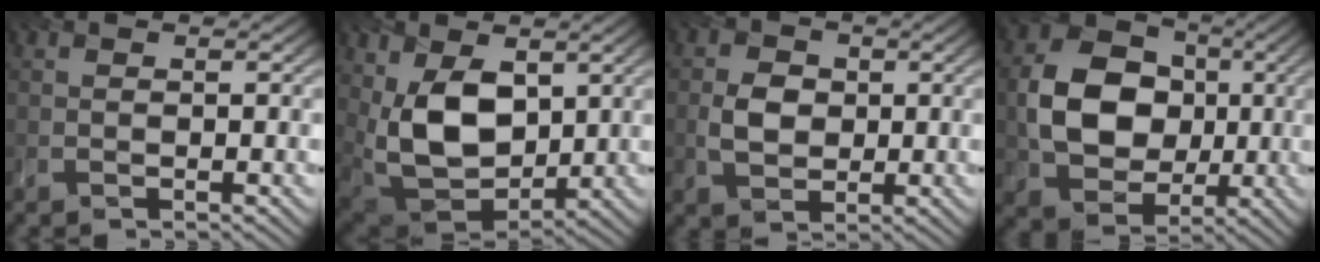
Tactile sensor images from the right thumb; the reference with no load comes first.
{"total": 11.6, "force": [2.4, 7.4, 8.5], "torque": [-0.204, -0.010, 0.049]}
{"total": 3.9, "force": [0.1, 3.1, 2.3], "torque": [-0.052, 0.000, -0.005]}
{"total": 11.0, "force": [0.2, 8.8, 6.5], "torque": [-0.150, 0.006, 0.002]}